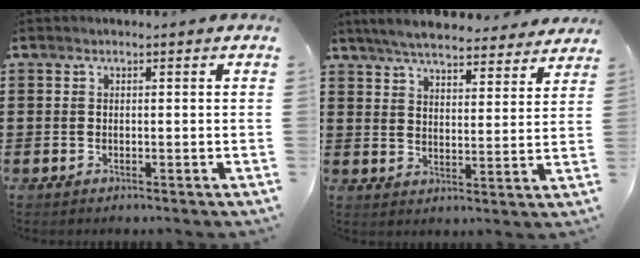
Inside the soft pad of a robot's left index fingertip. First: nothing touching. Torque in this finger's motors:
{"motor_torque": [2.14, 0.00, 0.65, 0.08]}